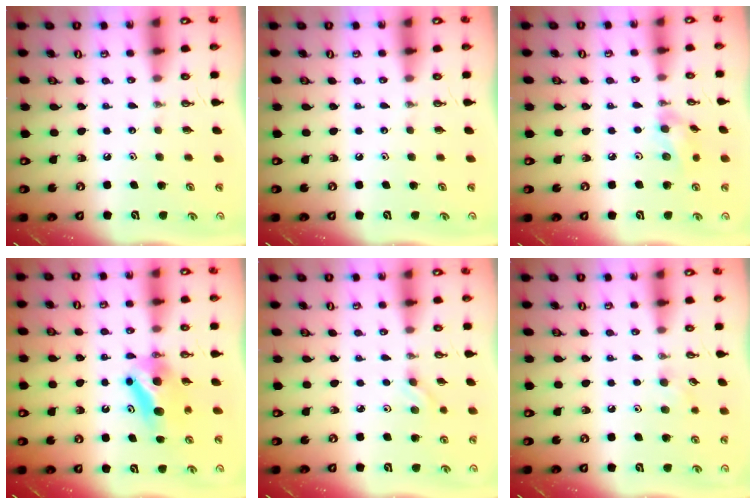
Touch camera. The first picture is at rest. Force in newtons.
{"total": 0.0}
{"total": 8.7, "press": 8.3, "slide": 2.6}
{"total": 8.2, "press": 5.9, "slide": 5.7}
{"total": 2.6, "press": 2.1, "slide": 1.5}
{"total": 5.8, "press": 5.6, "slide": 1.4}